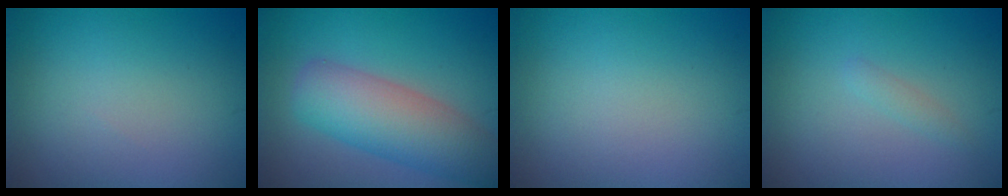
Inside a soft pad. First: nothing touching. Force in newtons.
{"total": 7.2, "press": 7.2, "slide": 0.3}
{"total": 0.0}
{"total": 0.9, "press": 0.9, "slide": 0.0}